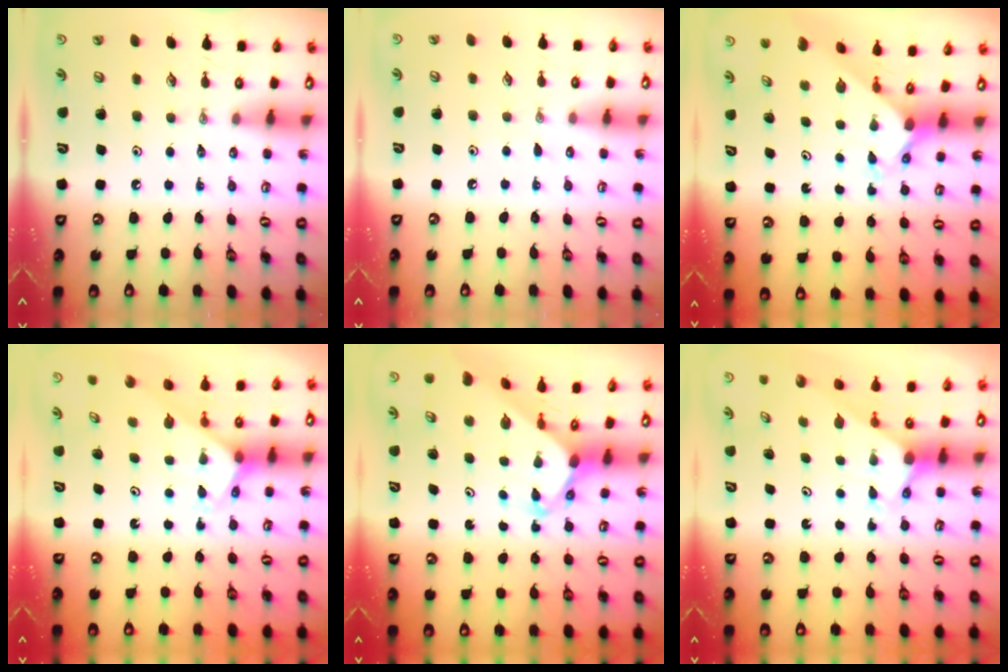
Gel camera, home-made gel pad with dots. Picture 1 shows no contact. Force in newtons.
{"total": 2.4, "press": 2.4, "slide": 0.4}
{"total": 2.4, "press": 2.4, "slide": 0.2}
{"total": 2.7, "press": 2.7, "slide": 0.2}
{"total": 4.3, "press": 4.3, "slide": 0.4}
{"total": 2.7, "press": 2.7, "slide": 0.0}